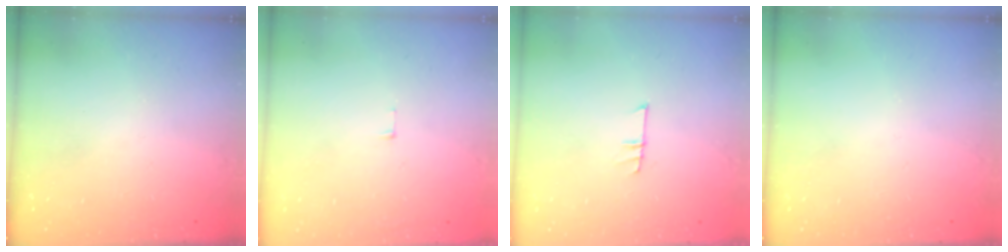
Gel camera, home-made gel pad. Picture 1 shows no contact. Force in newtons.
{"total": 3.8, "press": 3.8, "slide": 0.3}
{"total": 5.5, "press": 5.4, "slide": 0.6}
{"total": 0.0}